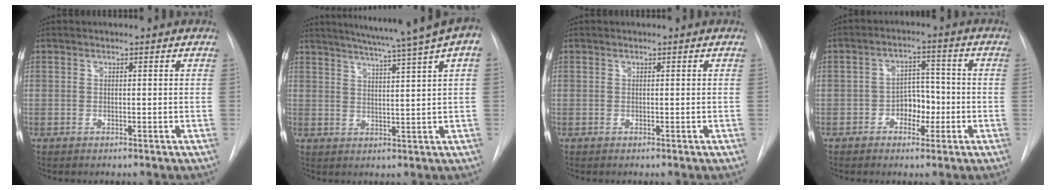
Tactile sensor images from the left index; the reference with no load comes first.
{"total": 13.7, "force": [10.2, -1.0, 9.1], "torque": [-0.139, 0.001, 0.125]}
{"total": 0.0}
{"total": 5.1, "force": [-1.7, 3.3, 3.5], "torque": [-0.049, 0.015, -0.029]}